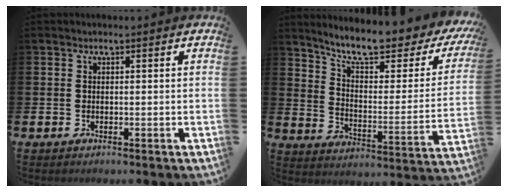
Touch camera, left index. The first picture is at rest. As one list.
[{"total": 9.5, "force": [8.1, 1.9, 4.6], "torque": [-0.114, -0.058, 0.134]}]